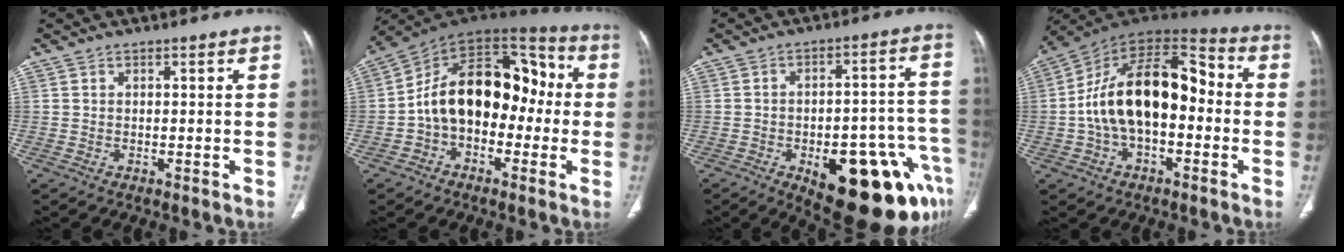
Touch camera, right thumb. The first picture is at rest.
{"total": 19.1, "force": [-1.4, 12.7, 14.2], "torque": [-0.184, 0.064, -0.035]}
{"total": 23.7, "force": [-10.6, 9.9, 18.7], "torque": [-0.167, 0.054, -0.126]}
{"total": 20.2, "force": [-1.4, 11.6, 16.5], "torque": [-0.264, 0.054, -0.029]}